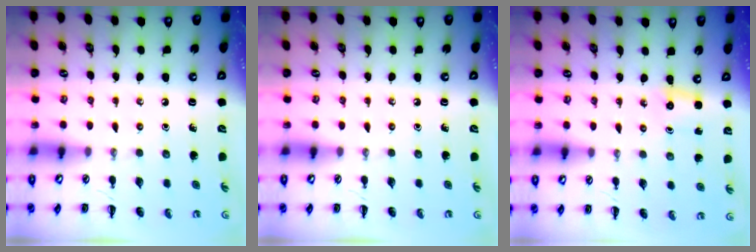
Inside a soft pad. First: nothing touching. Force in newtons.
{"total": 0.0}
{"total": 2.1, "press": 2.0, "slide": 0.6}